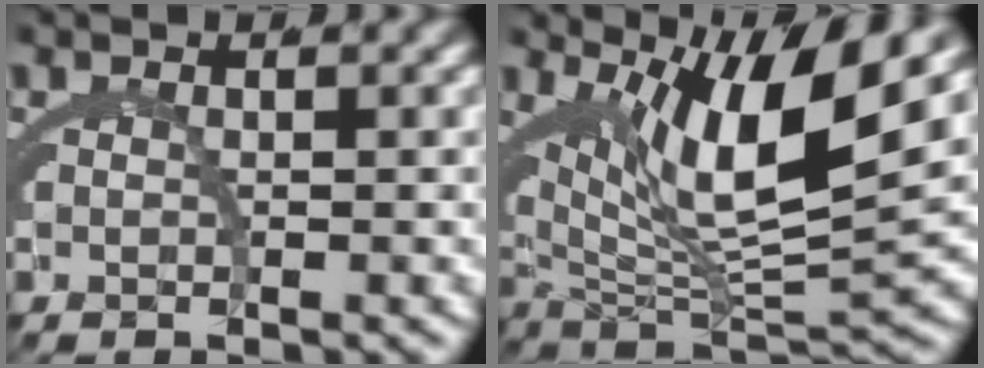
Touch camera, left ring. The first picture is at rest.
{"total": 11.5, "force": [3.8, 4.6, 9.9], "torque": [-0.157, 0.006, 0.065]}